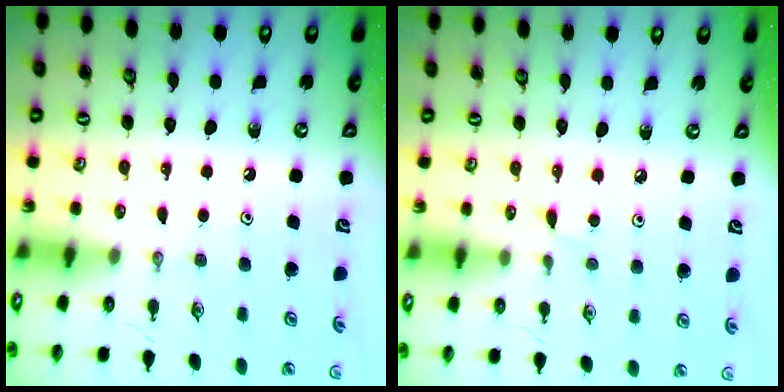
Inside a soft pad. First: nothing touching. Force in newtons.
{"total": 2.2, "press": 2.2, "slide": 0.3}